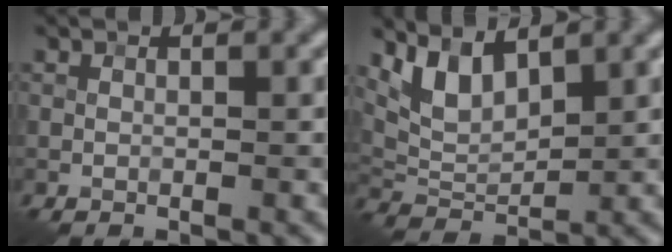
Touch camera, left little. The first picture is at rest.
{"total": 4.4, "force": [2.6, 2.0, 2.9], "torque": [-0.067, -0.008, 0.054]}